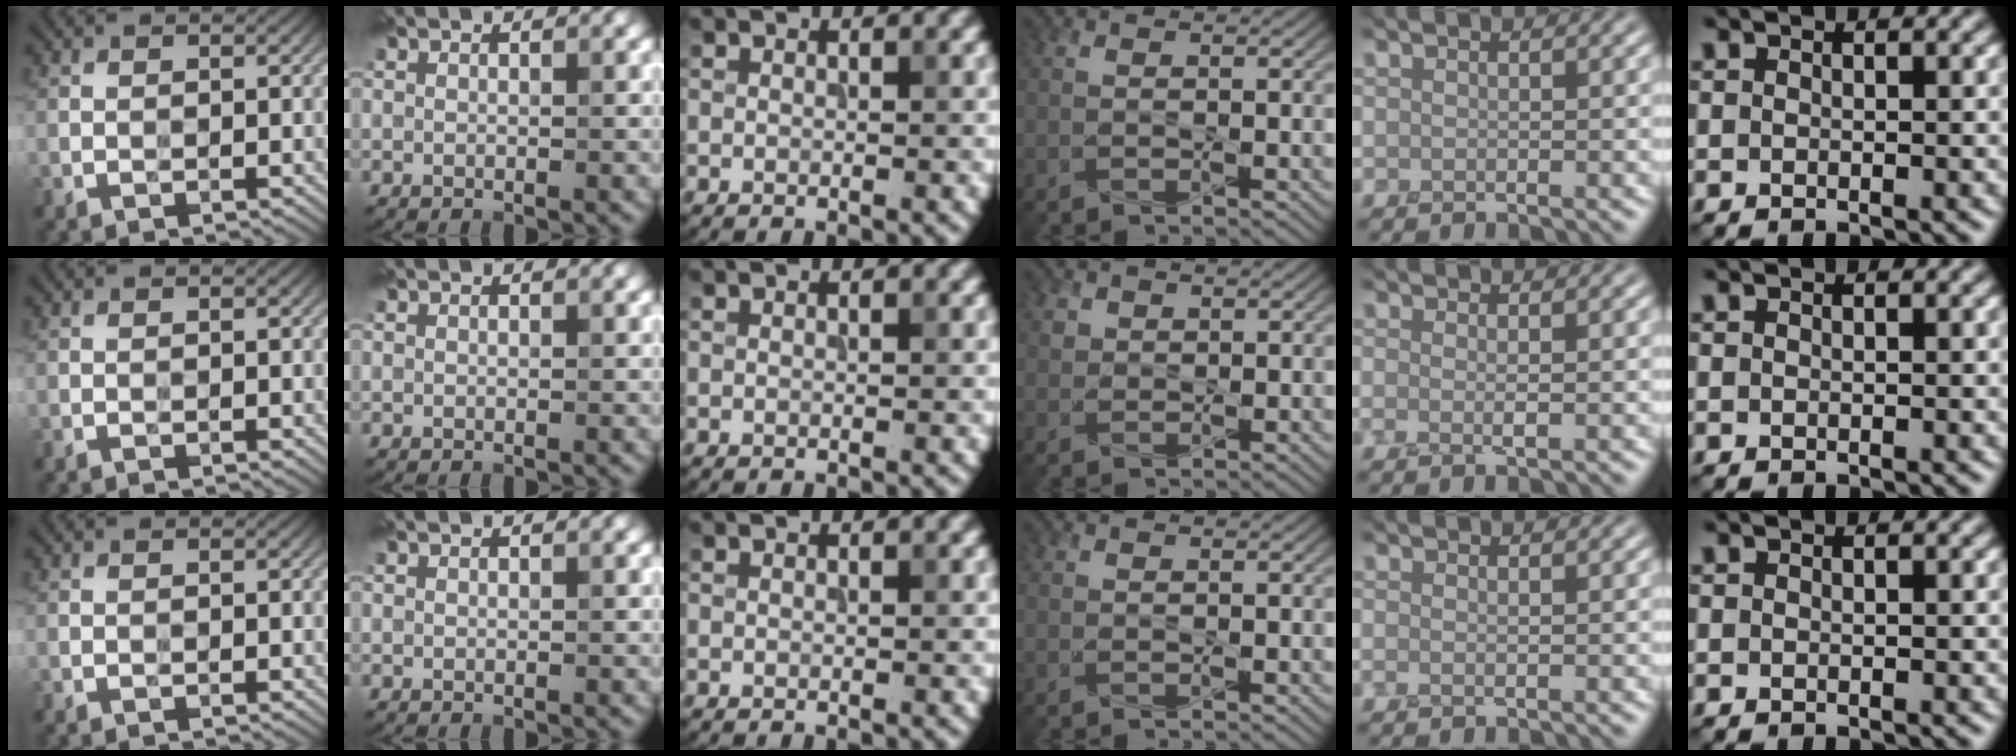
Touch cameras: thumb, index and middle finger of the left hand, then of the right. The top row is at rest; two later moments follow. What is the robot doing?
{"motion": "squeeze", "object": "tweezer"}